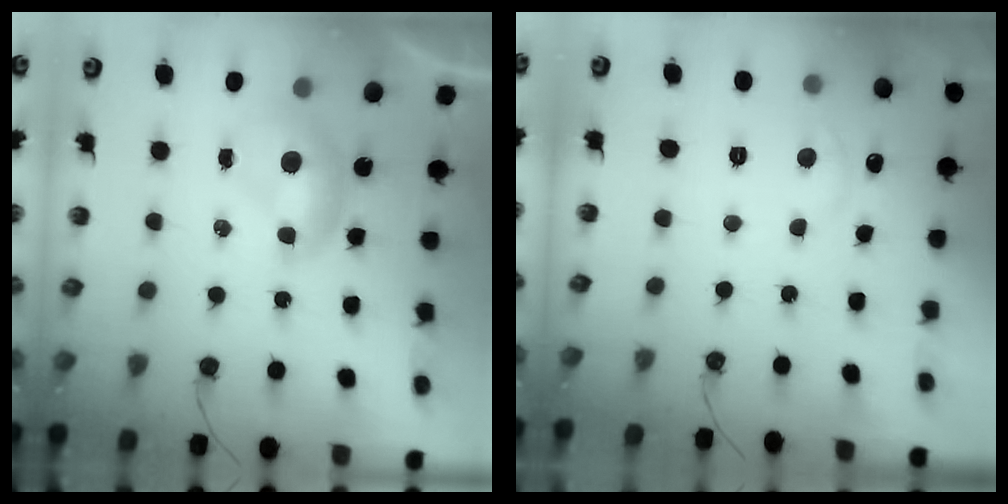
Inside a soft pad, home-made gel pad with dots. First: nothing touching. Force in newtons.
{"total": 0.8, "press": 0.3, "slide": 0.7}